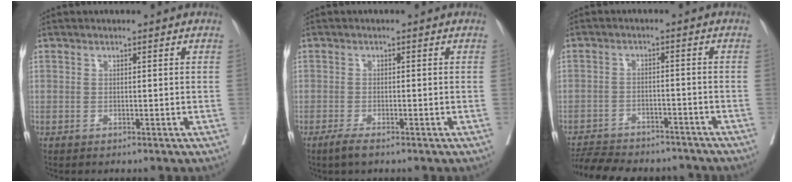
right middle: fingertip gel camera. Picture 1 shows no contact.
{"total": 2.5, "force": [-1.8, 0.5, 1.7], "torque": [-0.034, -0.005, -0.032]}
{"total": 14.1, "force": [-12.8, 3.7, 4.4], "torque": [-0.094, 0.004, -0.179]}